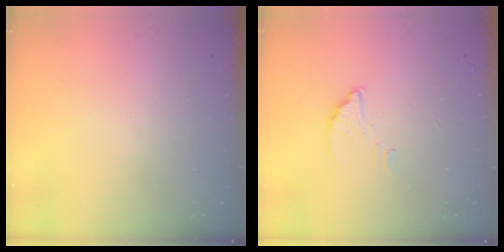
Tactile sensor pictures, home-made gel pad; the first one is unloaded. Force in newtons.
{"total": 2.5, "press": 2.5, "slide": 0.2}